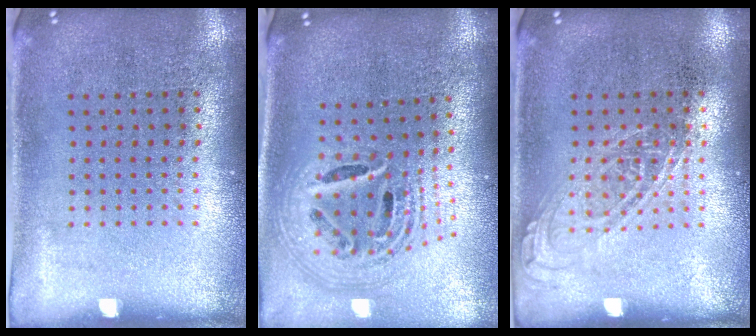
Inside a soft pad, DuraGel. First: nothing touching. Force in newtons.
{"total": 2.5, "press": 1.8, "slide": 1.7}
{"total": 1.0, "press": 1.0, "slide": 0.2}